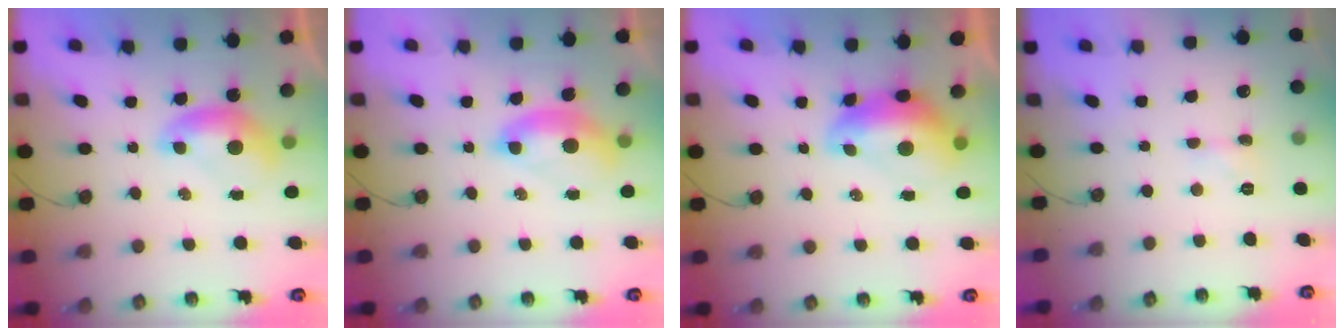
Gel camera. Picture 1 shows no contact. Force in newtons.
{"total": 2.6, "press": 2.5, "slide": 0.6}
{"total": 2.7, "press": 2.6, "slide": 0.7}
{"total": 1.4, "press": 1.3, "slide": 0.3}